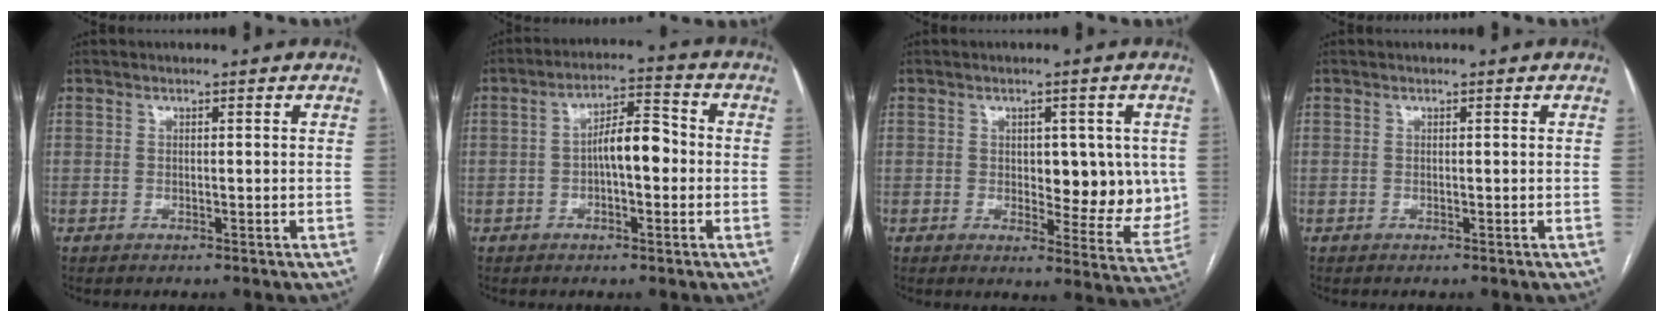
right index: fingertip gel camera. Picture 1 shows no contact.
{"total": 6.9, "force": [-0.7, 2.4, 6.5], "torque": [-0.109, 0.027, -0.014]}
{"total": 9.7, "force": [0.7, 4.7, 8.4], "torque": [-0.092, 0.000, 0.019]}
{"total": 0.0}